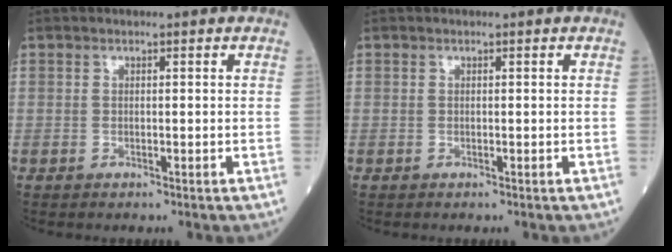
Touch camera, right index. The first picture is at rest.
{"total": 0.0}